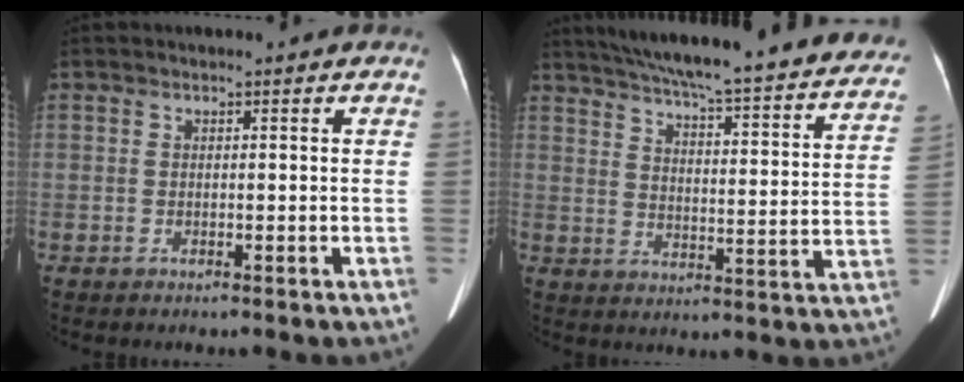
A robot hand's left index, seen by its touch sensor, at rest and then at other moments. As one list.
[{"total": 32.7, "force": [28.8, 4.3, 14.9], "torque": [-0.234, -0.066, 0.351]}]